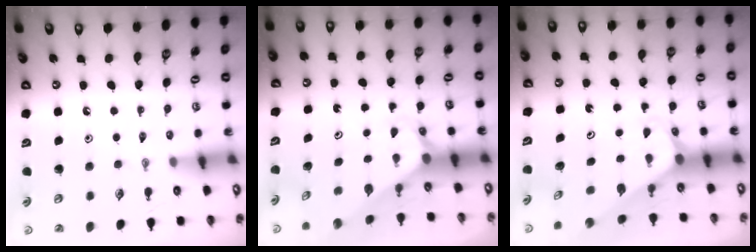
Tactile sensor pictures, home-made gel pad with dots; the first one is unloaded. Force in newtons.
{"total": 2.7, "press": 2.7, "slide": 0.2}
{"total": 2.0, "press": 2.0, "slide": 0.1}